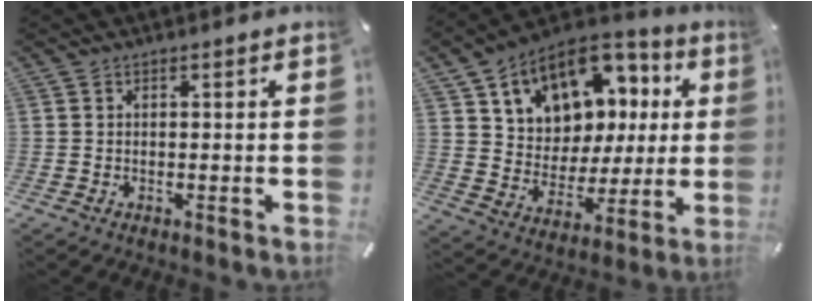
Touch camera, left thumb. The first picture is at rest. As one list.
[{"total": 13.8, "force": [7.2, 10.6, 5.2], "torque": [-0.091, -0.051, 0.133]}]